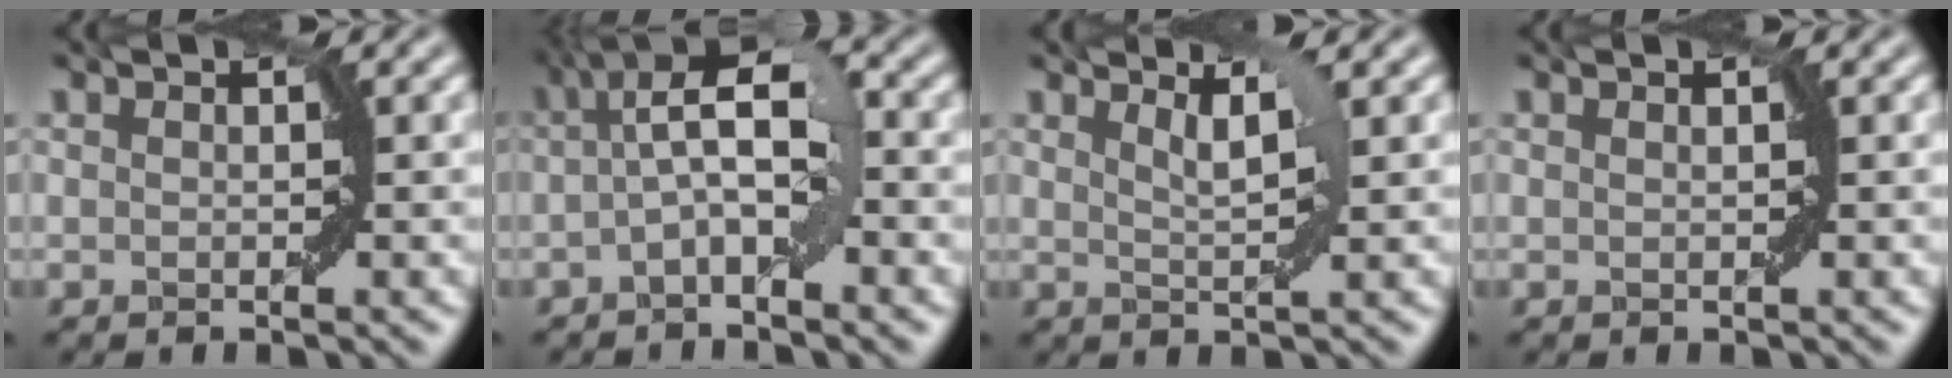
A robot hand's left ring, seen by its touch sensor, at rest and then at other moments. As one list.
[{"total": 5.2, "force": [-0.2, 2.0, 4.8], "torque": [-0.082, 0.021, -0.015]}, {"total": 1.9, "force": [1.2, 0.3, 1.4], "torque": [-0.016, -0.004, 0.023]}, {"total": 0.0}]